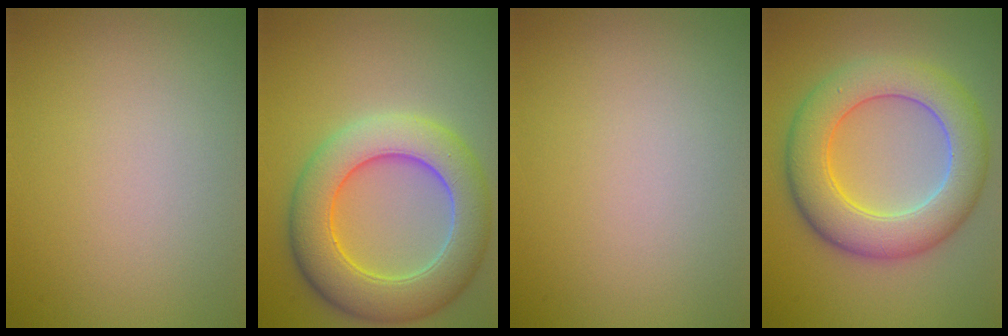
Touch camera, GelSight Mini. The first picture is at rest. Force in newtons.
{"total": 8.4, "press": 8.4, "slide": 0.4}
{"total": 0.0}
{"total": 8.0, "press": 8.0, "slide": 0.3}